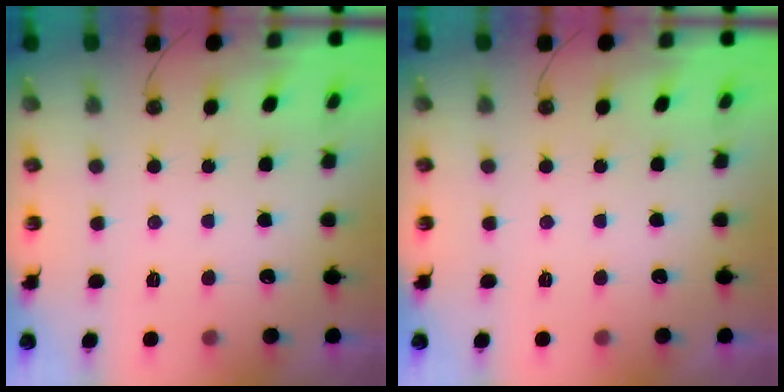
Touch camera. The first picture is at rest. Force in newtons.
{"total": 0.0}